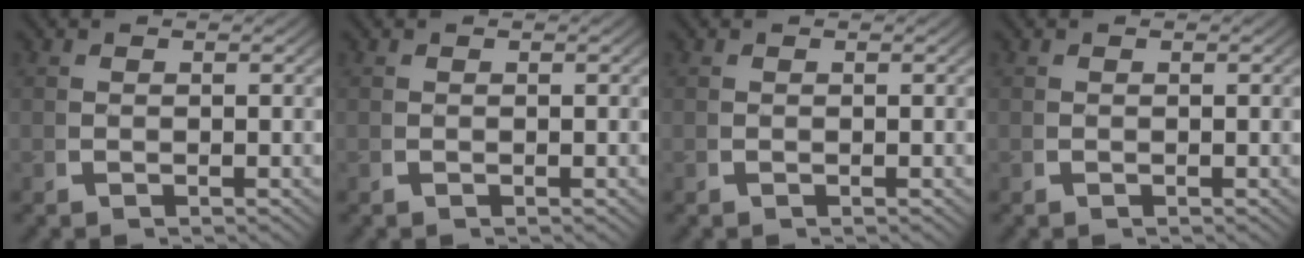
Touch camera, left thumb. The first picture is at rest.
{"total": 0.0}
{"total": 0.0}
{"total": 0.0}